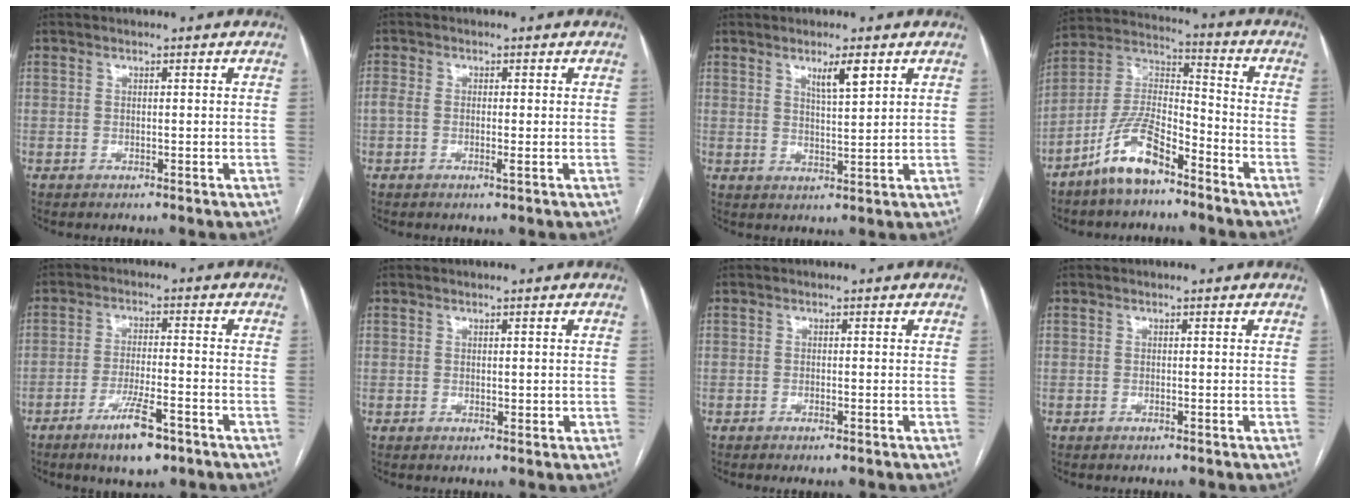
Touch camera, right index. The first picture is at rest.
{"total": 2.4, "force": [-0.5, 0.9, 2.2], "torque": [-0.049, 0.000, -0.009]}
{"total": 4.2, "force": [2.5, 0.4, 3.3], "torque": [-0.058, -0.005, 0.044]}
{"total": 11.5, "force": [-7.8, 3.6, 7.6], "torque": [-0.165, 0.009, -0.150]}
{"total": 7.8, "force": [-5.0, 1.4, 5.9], "torque": [-0.107, -0.010, -0.080]}
{"total": 1.2, "force": [0.1, 0.7, 1.0], "torque": [-0.013, -0.002, 0.003]}
{"total": 1.2, "force": [-0.9, 0.1, 0.8], "torque": [-0.013, -0.002, -0.011]}
{"total": 0.0}